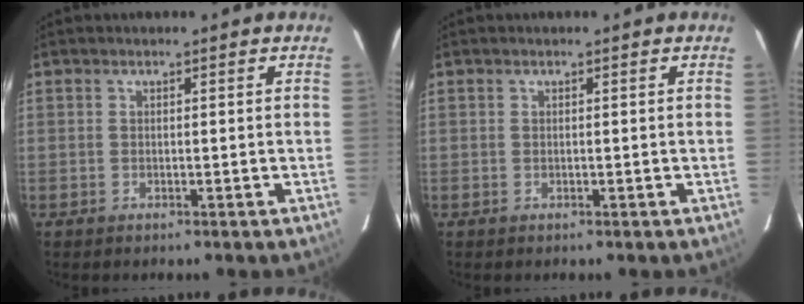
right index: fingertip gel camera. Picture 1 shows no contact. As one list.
[{"total": 0.0}]